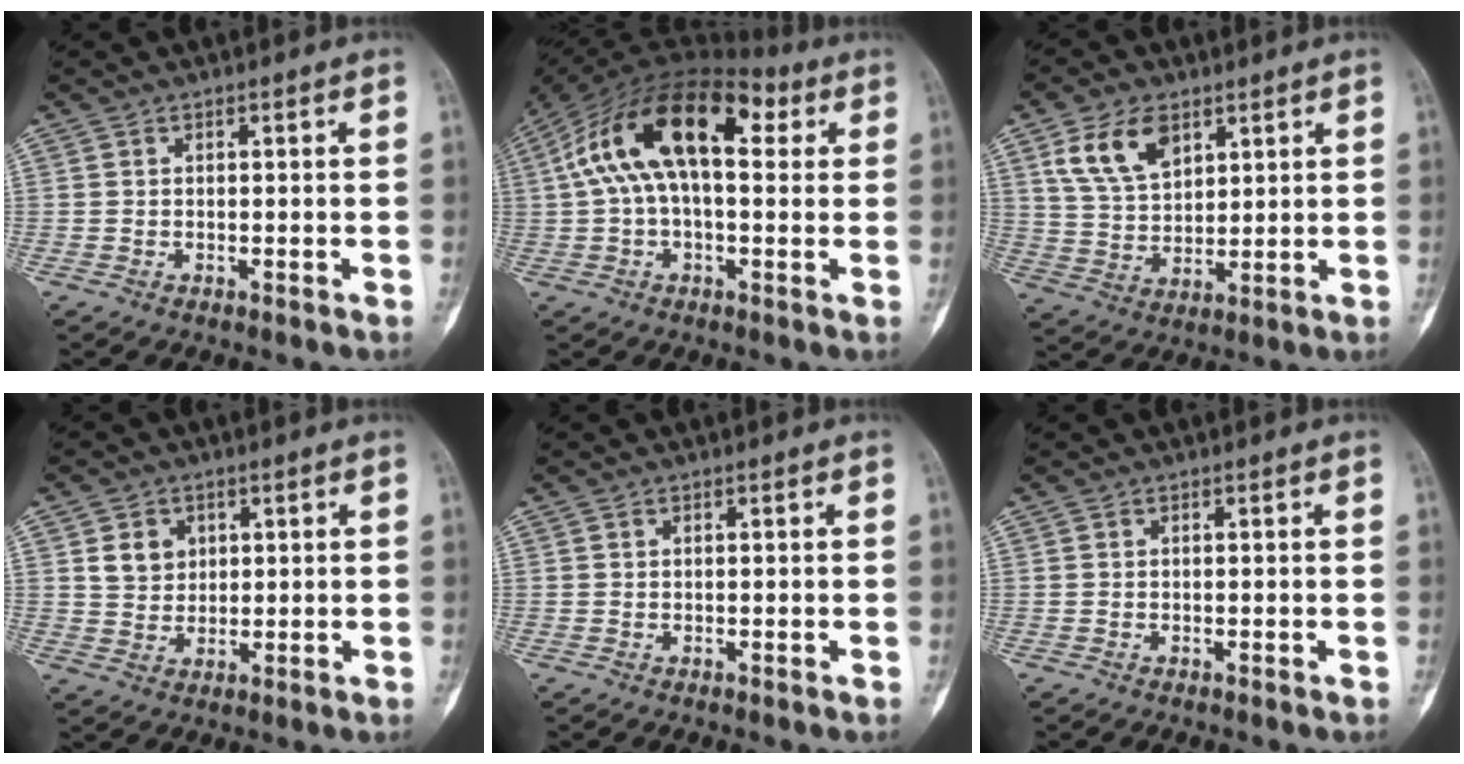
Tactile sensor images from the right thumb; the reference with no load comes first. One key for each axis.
{"total": 18.6, "fx": 4.4, "fy": 9.6, "fz": 15.3, "tx": -0.264, "ty": 0.047, "tz": 0.062}
{"total": 10.5, "fx": 5.3, "fy": 6.2, "fz": 6.6, "tx": -0.106, "ty": -0.019, "tz": 0.108}
{"total": 5.0, "fx": 1.8, "fy": 4.2, "fz": 2.1, "tx": -0.014, "ty": -0.009, "tz": 0.035}
{"total": 0.0}
{"total": 0.0}